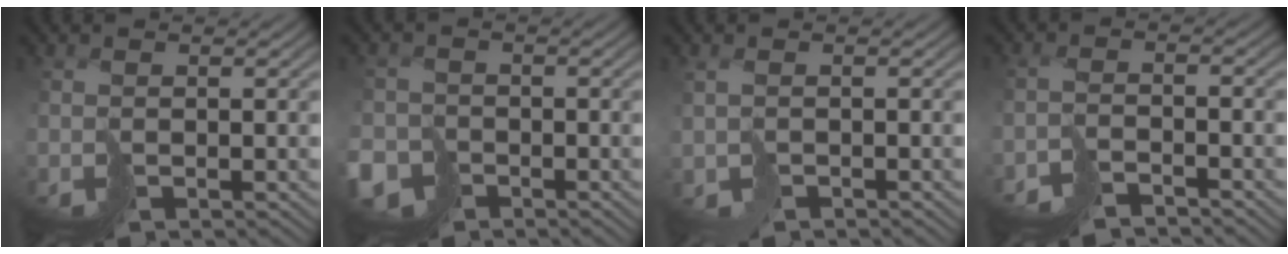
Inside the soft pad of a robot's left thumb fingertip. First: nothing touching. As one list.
[{"total": 6.2, "force": [-3.5, 4.4, 2.7], "torque": [-0.062, -0.010, -0.075]}, {"total": 2.1, "force": [-0.6, 1.5, 1.3], "torque": [-0.038, -0.009, -0.013]}, {"total": 3.9, "force": [-3.3, 0.9, 2.0], "torque": [-0.043, -0.001, -0.070]}]